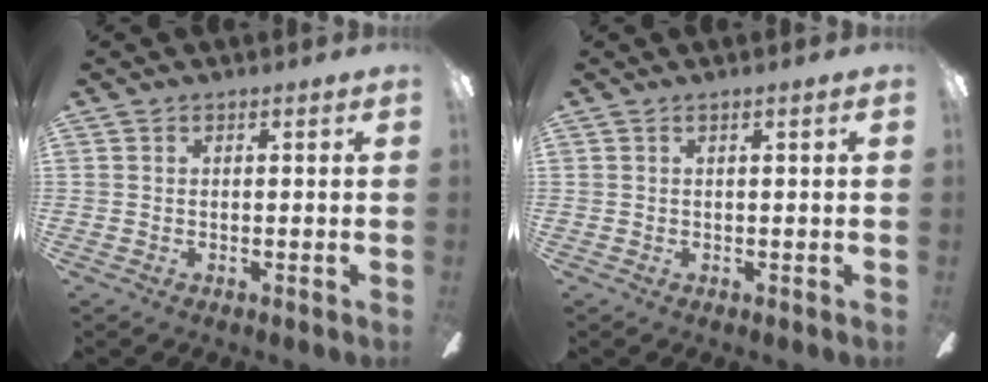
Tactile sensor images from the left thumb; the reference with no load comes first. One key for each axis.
{"total": 0.8, "fx": 0.2, "fy": 0.0, "fz": 0.8, "tx": -0.014, "ty": 0.000, "tz": 0.003}